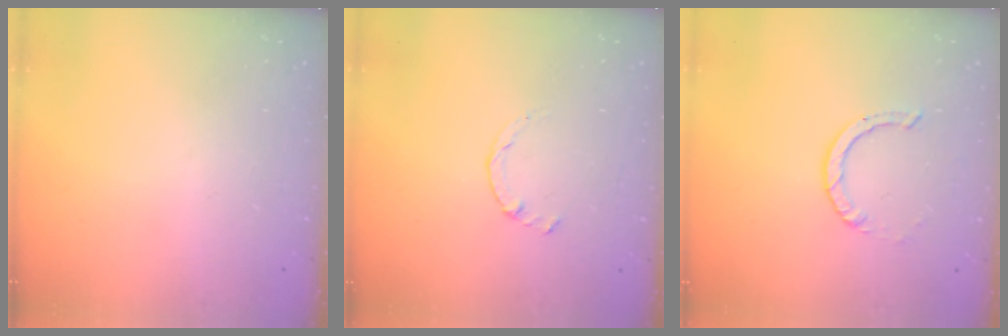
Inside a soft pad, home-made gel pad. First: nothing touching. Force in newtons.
{"total": 0.9, "press": 0.9, "slide": 0.3}
{"total": 2.2, "press": 2.2, "slide": 0.2}